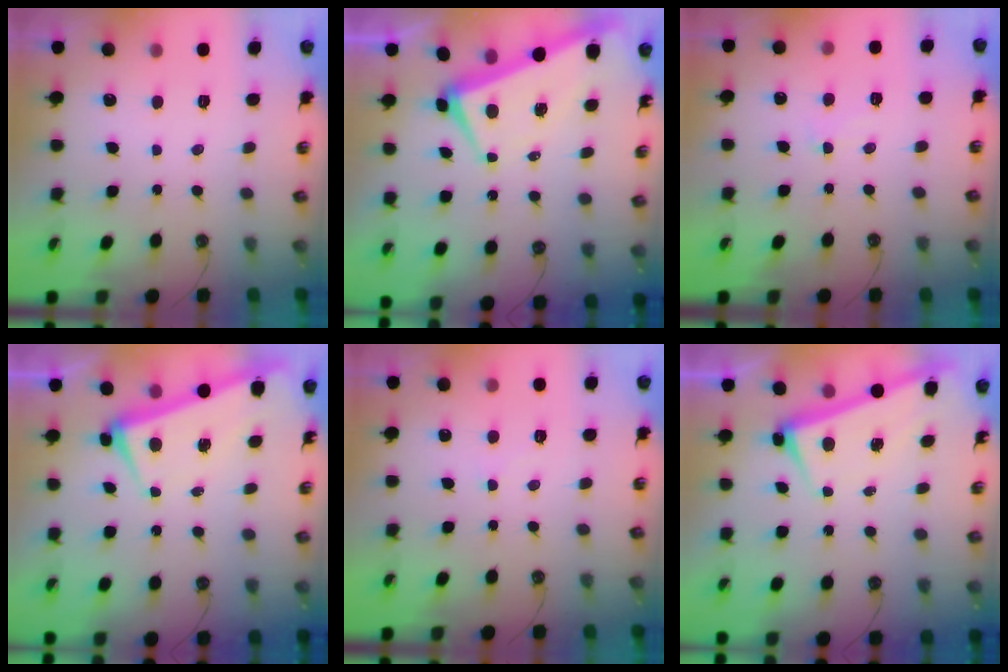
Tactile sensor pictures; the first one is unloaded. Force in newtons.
{"total": 1.1, "press": 0.6, "slide": 0.9}
{"total": 1.0, "press": 0.7, "slide": 0.6}
{"total": 2.2, "press": 2.1, "slide": 0.9}
{"total": 1.2, "press": 1.1, "slide": 0.4}
{"total": 2.6, "press": 2.5, "slide": 0.6}